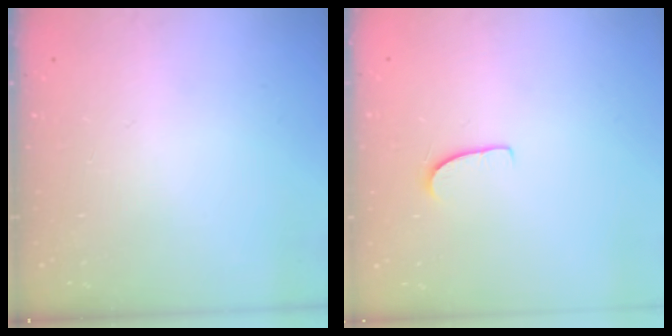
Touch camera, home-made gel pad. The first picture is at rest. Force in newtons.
{"total": 5.7, "press": 5.7, "slide": 0.3}